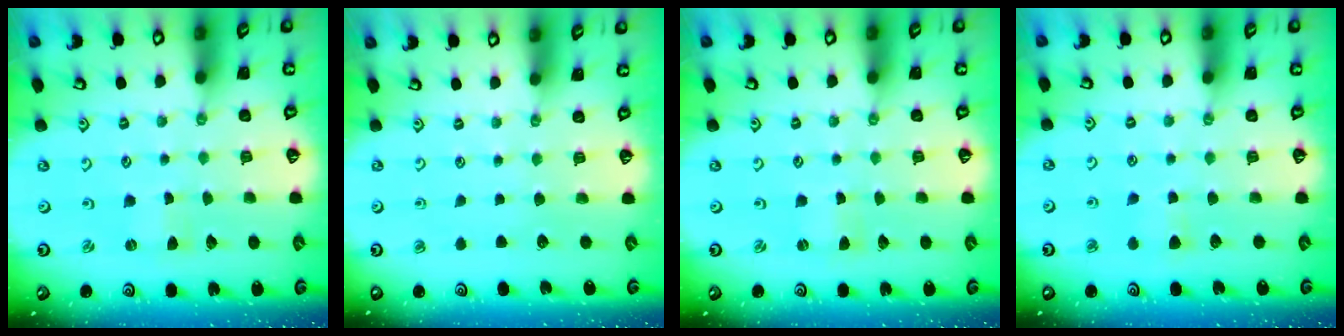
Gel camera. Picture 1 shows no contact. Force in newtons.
{"total": 0.0}
{"total": 0.0}
{"total": 4.0, "press": 3.9, "slide": 0.4}